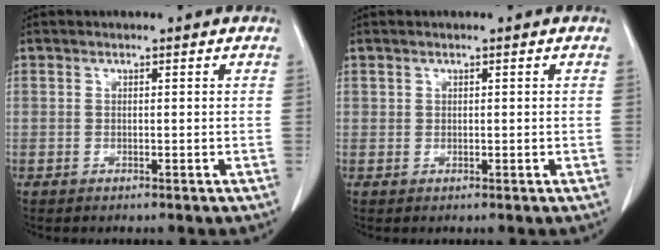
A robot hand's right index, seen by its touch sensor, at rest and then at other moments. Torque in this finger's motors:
{"motor_torque": [-0.13, 0.21, 0.02, 0.01]}